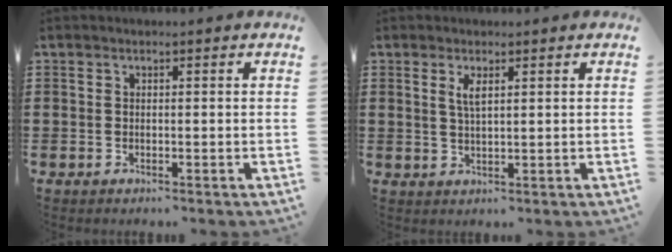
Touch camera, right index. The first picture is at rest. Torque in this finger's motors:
{"motor_torque": [0.42, -0.09, 0.22, 0.05]}